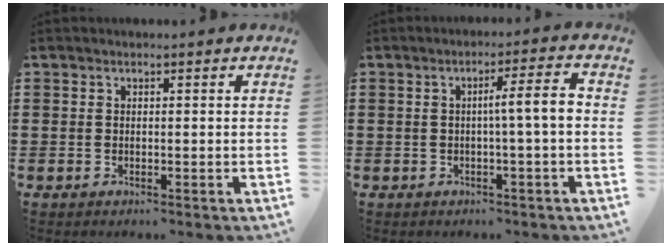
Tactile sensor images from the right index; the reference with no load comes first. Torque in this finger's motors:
{"motor_torque": [1.08, -0.33, 0.29, 0.11]}